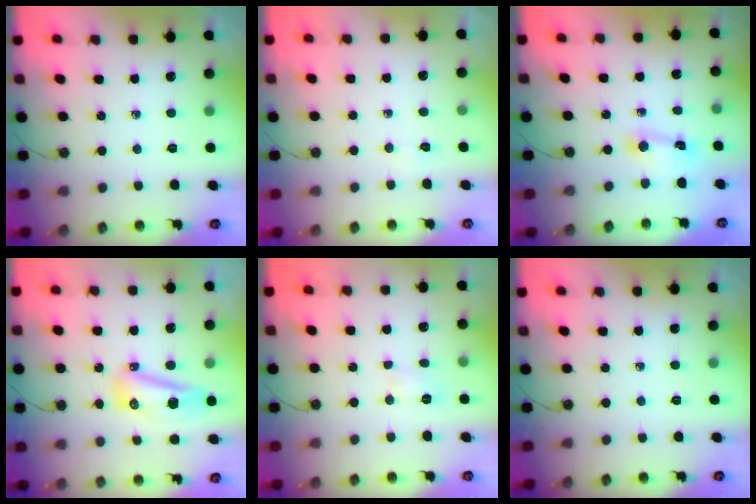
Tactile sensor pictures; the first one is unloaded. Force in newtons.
{"total": 2.1, "press": 1.6, "slide": 1.4}
{"total": 2.4, "press": 2.4, "slide": 0.3}
{"total": 19.4, "press": 12.1, "slide": 15.2}
{"total": 4.1, "press": 4.0, "slide": 0.4}
{"total": 0.0}